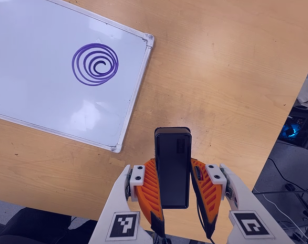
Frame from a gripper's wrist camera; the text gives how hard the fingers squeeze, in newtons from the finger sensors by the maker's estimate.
{"total": 5.0, "left": 3.8, "right": 6.3}